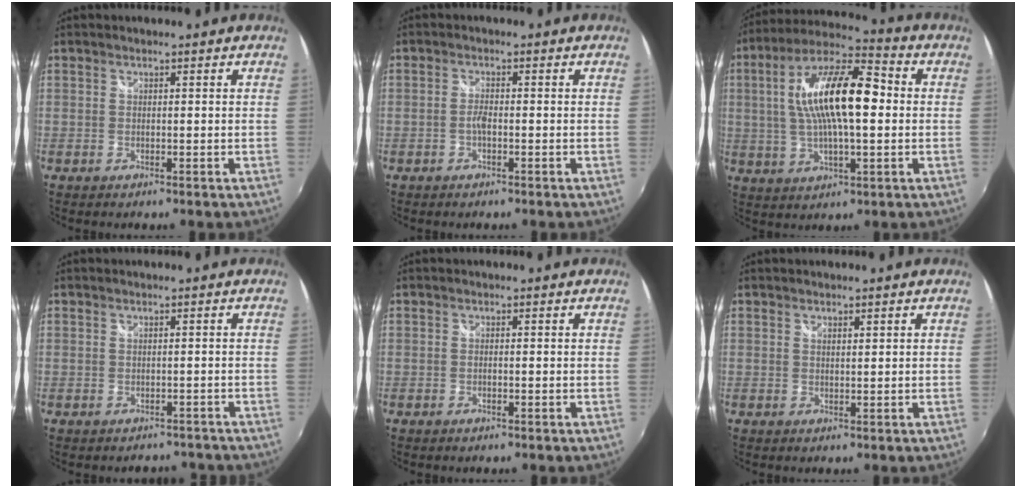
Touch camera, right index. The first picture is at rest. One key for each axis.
{"total": 1.6, "fx": -0.6, "fy": 0.4, "fz": 1.5, "tx": -0.031, "ty": 0.002, "tz": -0.013}
{"total": 17.5, "fx": 1.7, "fy": 5.8, "fz": 16.5, "tx": -0.302, "ty": 0.019, "tz": 0.020}
{"total": 3.9, "fx": -3.3, "fy": 2.2, "fz": 0.5, "tx": 0.000, "ty": 0.006, "tz": -0.034}
{"total": 0.7, "fx": -0.2, "fy": 0.0, "fz": 0.7, "tx": -0.013, "ty": 0.001, "tz": -0.006}
{"total": 1.0, "fx": 0.8, "fy": 0.3, "fz": 0.5, "tx": -0.007, "ty": 0.000, "tz": 0.013}